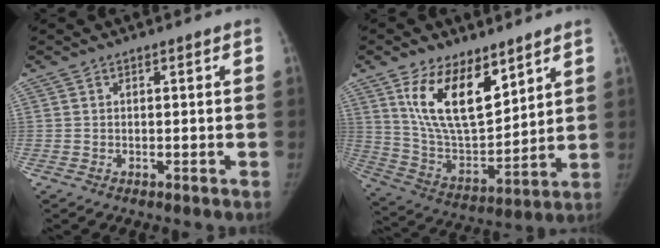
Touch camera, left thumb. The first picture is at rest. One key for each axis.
{"total": 17.0, "fx": 9.5, "fy": 8.2, "fz": 11.5, "tx": -0.168, "ty": -0.055, "tz": 0.191}